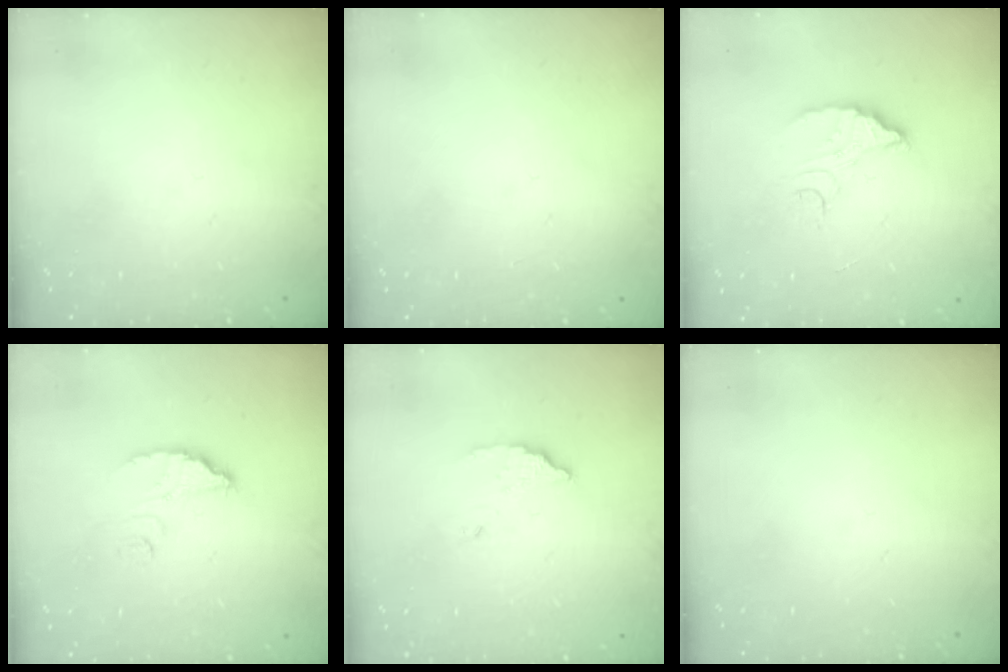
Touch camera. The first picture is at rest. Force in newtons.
{"total": 2.2, "press": 2.2, "slide": 0.1}
{"total": 6.2, "press": 6.2, "slide": 0.3}
{"total": 3.8, "press": 3.8, "slide": 0.2}
{"total": 2.8, "press": 2.8, "slide": 0.2}
{"total": 0.0}